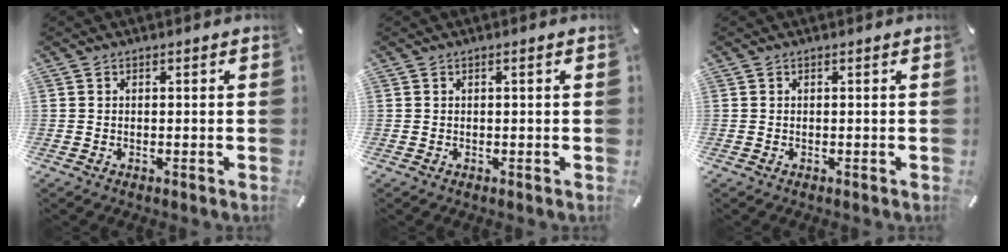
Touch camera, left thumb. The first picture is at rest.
{"total": 0.6, "force": [0.1, 0.2, 0.6], "torque": [-0.011, 0.001, 0.000]}
{"total": 0.0}